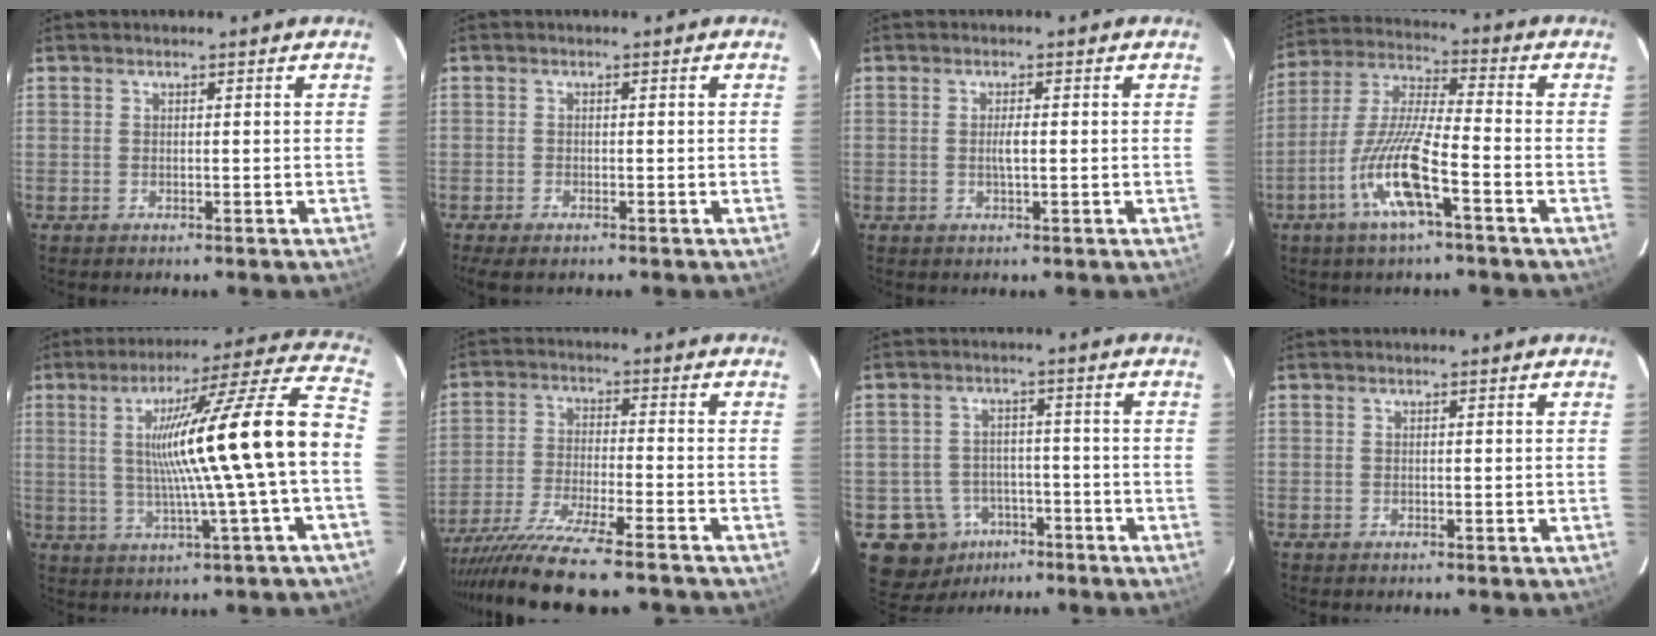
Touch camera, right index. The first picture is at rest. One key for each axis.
{"total": 3.4, "fx": -2.4, "fy": 1.2, "fz": 2.0, "tx": -0.040, "ty": -0.009, "tz": -0.036}
{"total": 2.0, "fx": -0.2, "fy": 0.2, "fz": 2.0, "tx": -0.040, "ty": 0.002, "tz": -0.003}
{"total": 12.6, "fx": -5.4, "fy": 1.1, "fz": 11.3, "tx": -0.236, "ty": -0.004, "tz": -0.107}
{"total": 18.8, "fx": -0.4, "fy": -1.3, "fz": 18.8, "tx": -0.289, "ty": 0.018, "tz": -0.012}
{"total": 15.8, "fx": -13.4, "fy": 0.5, "fz": 8.4, "tx": -0.152, "ty": -0.037, "tz": -0.222}
{"total": 9.6, "fx": -4.2, "fy": 8.4, "fz": 1.6, "tx": -0.040, "ty": 0.014, "tz": -0.052}
{"total": 0.0}